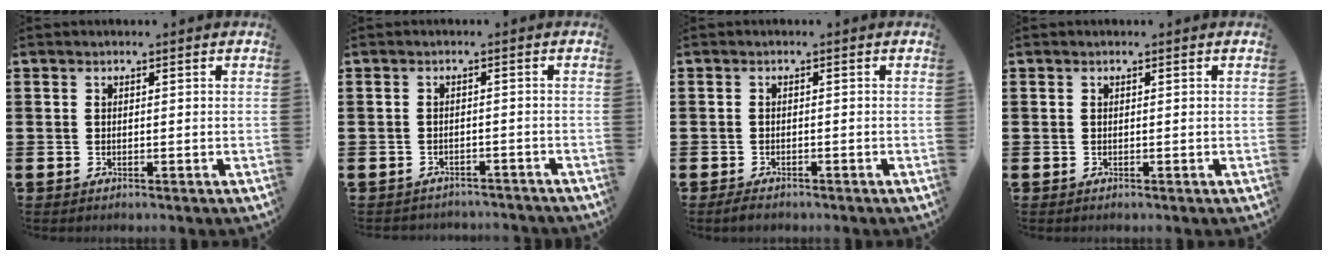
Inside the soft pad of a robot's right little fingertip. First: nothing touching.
{"total": 1.3, "force": [-1.3, 0.0, -0.2], "torque": [-0.002, 0.003, -0.029]}
{"total": 0.9, "force": [-0.7, 0.4, 0.5], "torque": [-0.012, 0.001, -0.014]}
{"total": 0.0}